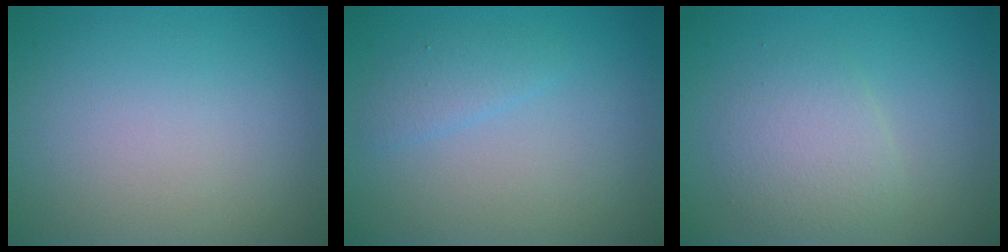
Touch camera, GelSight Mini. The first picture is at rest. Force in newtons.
{"total": 1.5, "press": 1.5, "slide": 0.1}
{"total": 3.0, "press": 3.0, "slide": 0.1}